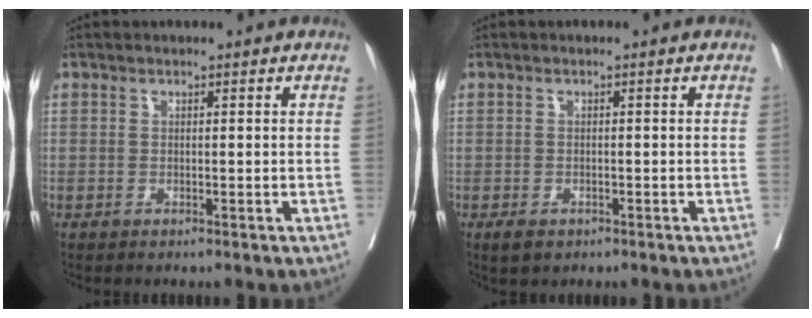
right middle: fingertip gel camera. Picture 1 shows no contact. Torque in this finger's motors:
{"motor_torque": [0.45, -0.20, 0.05, 0.02]}